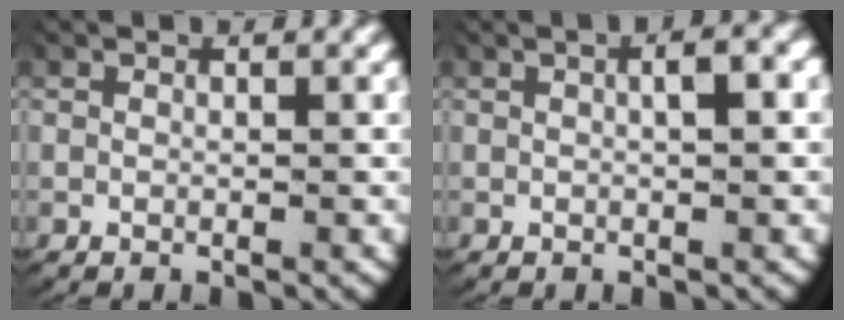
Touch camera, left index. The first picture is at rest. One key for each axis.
{"total": 2.2, "fx": 0.5, "fy": 0.5, "fz": 2.1, "tx": -0.023, "ty": 0.011, "tz": 0.006}